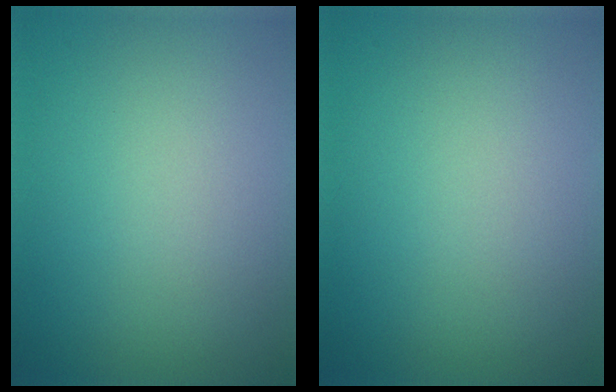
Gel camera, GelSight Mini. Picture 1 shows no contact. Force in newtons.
{"total": 0.0}